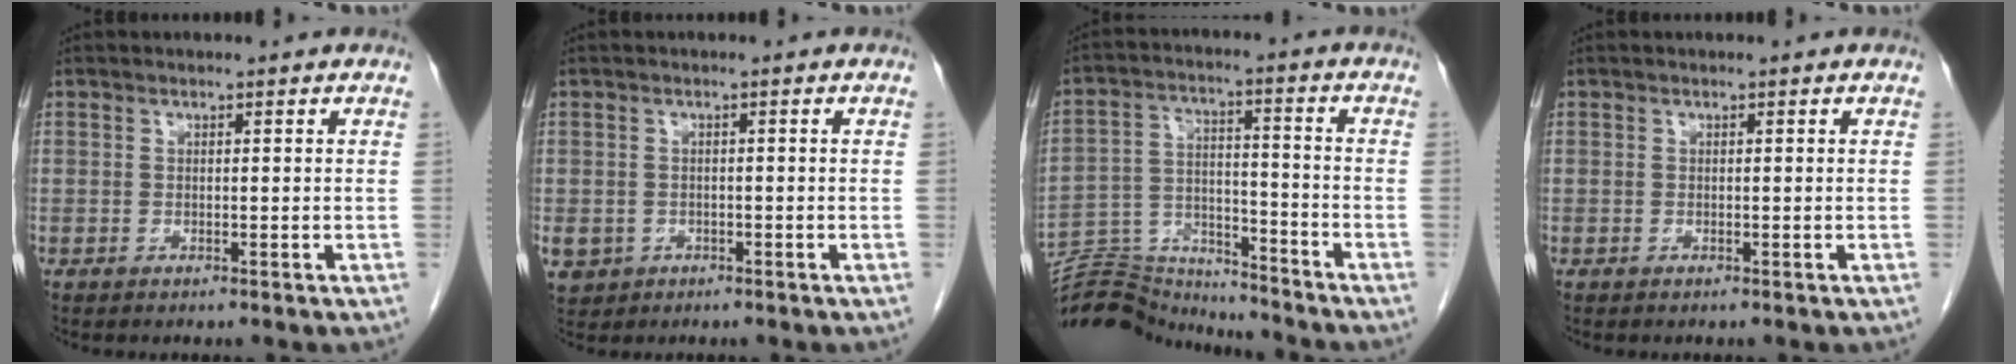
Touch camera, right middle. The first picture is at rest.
{"total": 6.4, "force": [-2.6, 5.5, 1.8], "torque": [-0.052, -0.002, -0.033]}
{"total": 16.2, "force": [-15.9, 1.9, 2.3], "torque": [-0.048, 0.021, -0.258]}
{"total": 0.0}